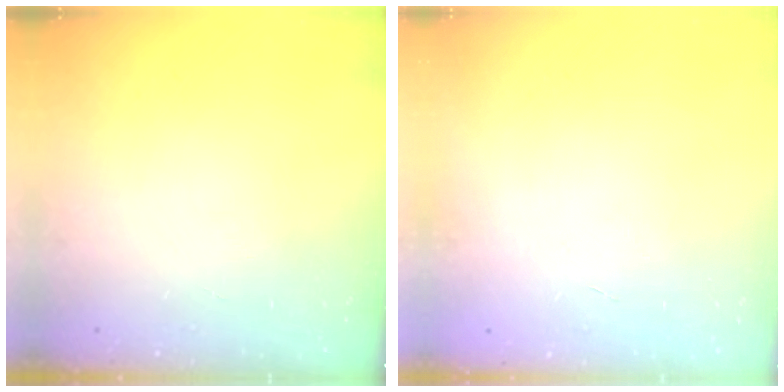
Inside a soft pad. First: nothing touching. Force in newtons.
{"total": 0.6, "press": 0.6, "slide": 0.2}